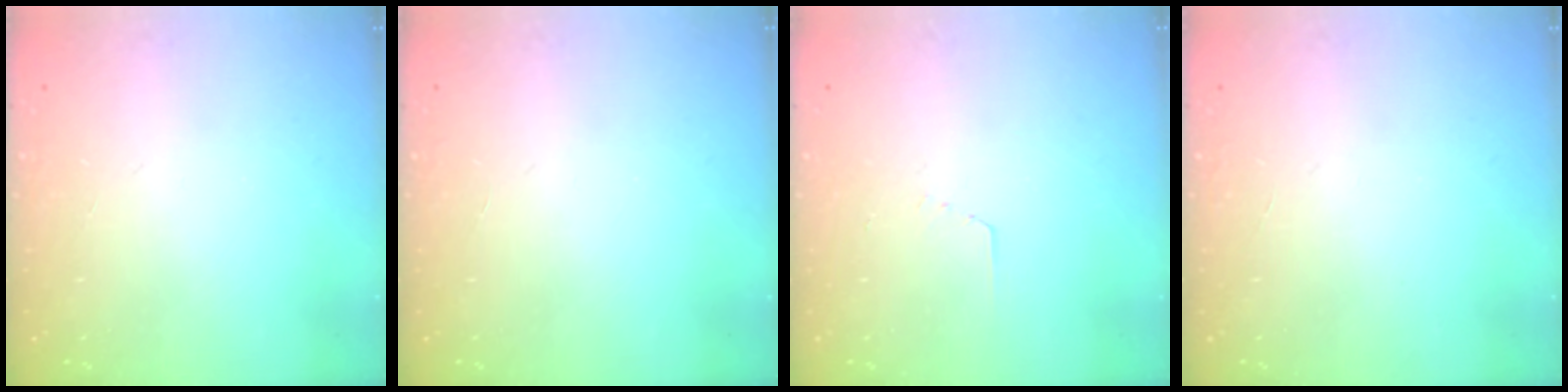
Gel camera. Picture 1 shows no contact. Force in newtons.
{"total": 0.0}
{"total": 2.9, "press": 2.9, "slide": 0.2}
{"total": 0.0}